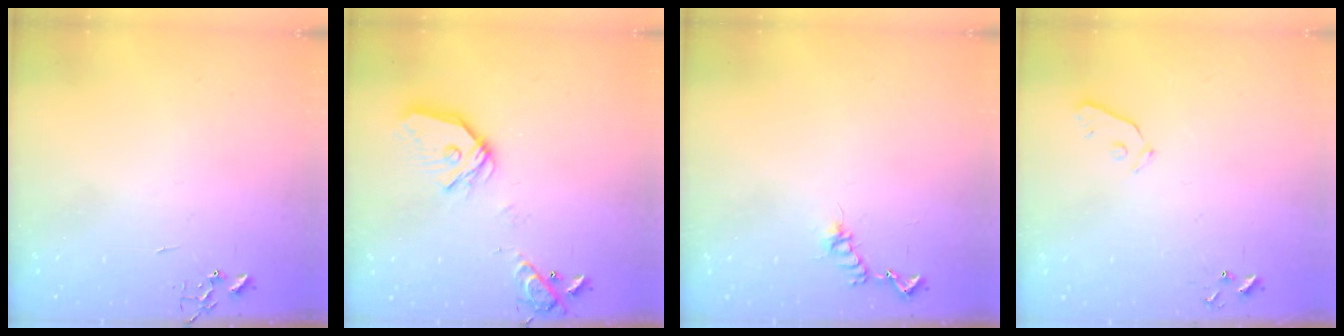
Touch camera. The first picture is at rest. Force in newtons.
{"total": 15.8, "press": 15.6, "slide": 2.1}
{"total": 8.7, "press": 8.6, "slide": 0.7}
{"total": 4.0, "press": 4.0, "slide": 0.5}